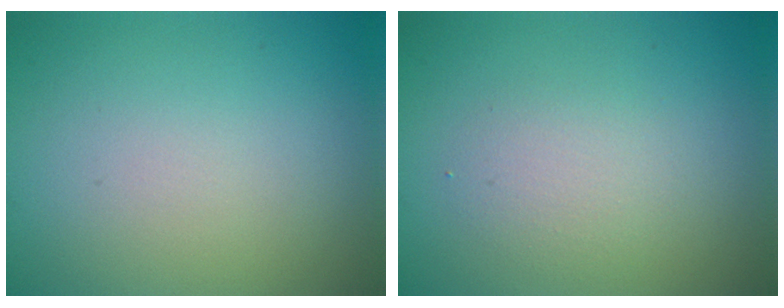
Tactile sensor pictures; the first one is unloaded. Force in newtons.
{"total": 1.9, "press": 1.9, "slide": 0.1}